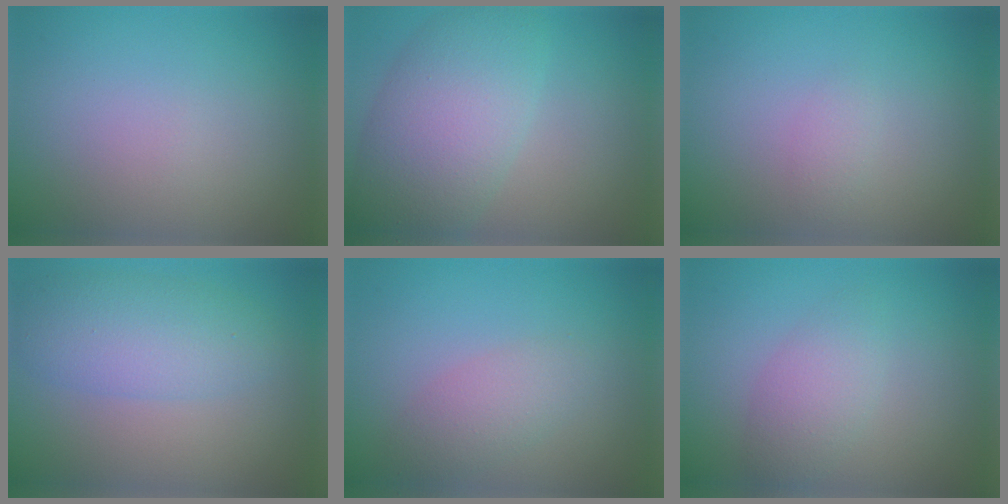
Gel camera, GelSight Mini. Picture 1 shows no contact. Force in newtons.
{"total": 8.4, "press": 8.4, "slide": 0.2}
{"total": 0.8, "press": 0.8, "slide": 0.0}
{"total": 4.8, "press": 4.8, "slide": 0.1}
{"total": 2.3, "press": 2.3, "slide": 0.1}
{"total": 2.7, "press": 2.7, "slide": 0.1}